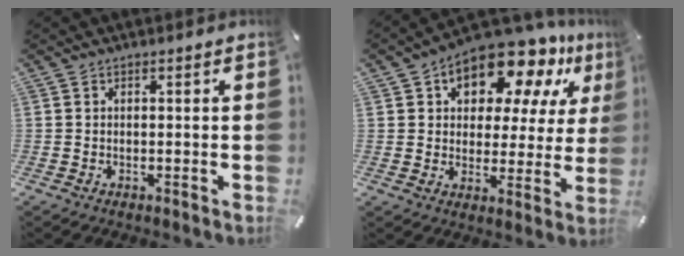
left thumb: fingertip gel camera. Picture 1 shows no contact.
{"total": 15.6, "force": [10.9, 7.9, 7.9], "torque": [-0.129, -0.075, 0.187]}